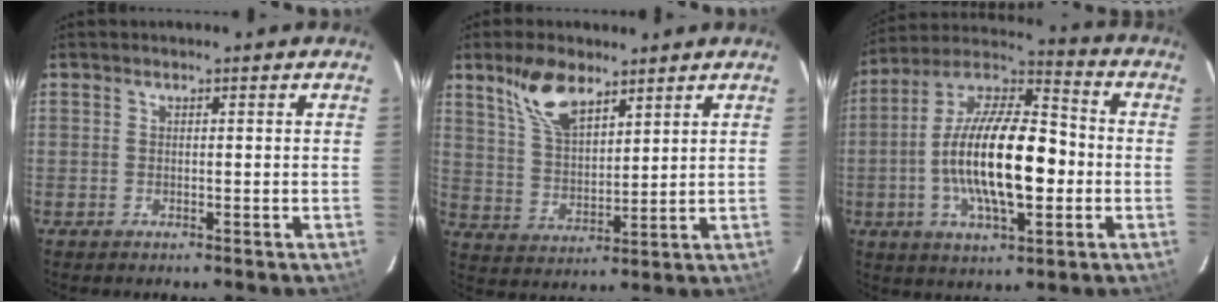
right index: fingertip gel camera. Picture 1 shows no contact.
{"total": 9.9, "force": [6.6, 4.4, 5.9], "torque": [-0.113, 0.012, 0.136]}
{"total": 20.2, "force": [-2.9, 7.7, 18.4], "torque": [-0.345, 0.004, -0.058]}